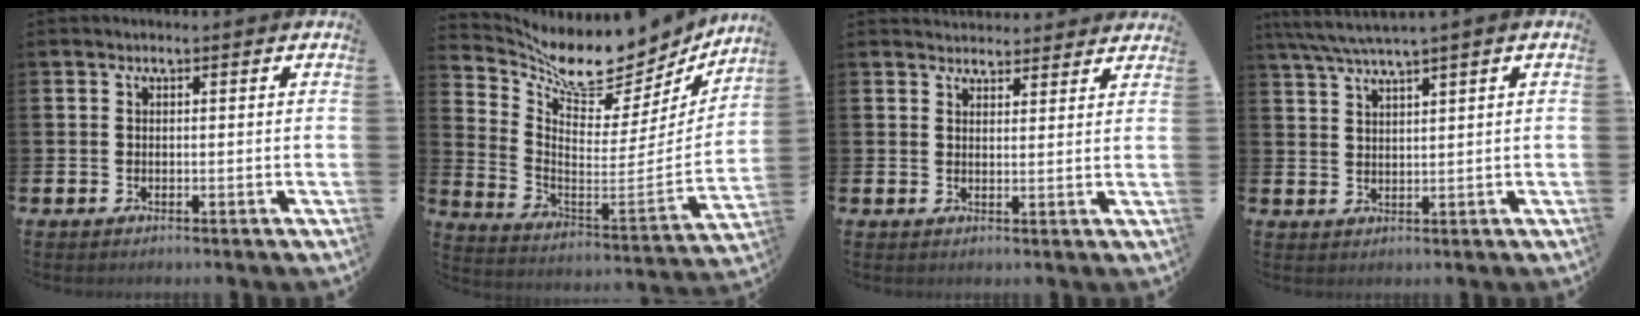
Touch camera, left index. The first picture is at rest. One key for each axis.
{"total": 8.6, "fx": 7.9, "fy": 2.5, "fz": 2.4, "tx": -0.077, "ty": -0.078, "tz": 0.127}
{"total": 3.2, "fx": 3.1, "fy": 0.8, "fz": -0.2, "tx": 0.007, "ty": -0.018, "tz": 0.056}
{"total": 3.7, "fx": 3.1, "fy": -0.7, "fz": 1.8, "tx": -0.048, "ty": -0.006, "tz": 0.057}